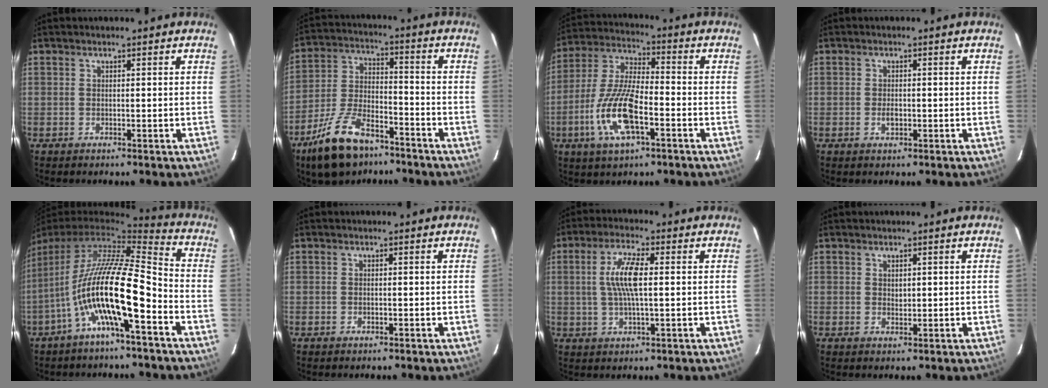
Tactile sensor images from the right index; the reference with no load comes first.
{"total": 15.3, "force": [-10.4, 6.8, 8.9], "torque": [-0.192, -0.007, -0.187]}
{"total": 14.3, "force": [-5.3, 4.8, 12.4], "torque": [-0.267, -0.006, -0.103]}
{"total": 1.6, "force": [-0.4, 1.0, 1.2], "torque": [-0.021, 0.001, -0.007]}
{"total": 15.8, "force": [-6.2, 2.8, 14.2], "torque": [-0.251, -0.015, -0.116]}
{"total": 0.0}
{"total": 7.7, "force": [0.9, 1.8, 7.5], "torque": [-0.146, 0.006, 0.017]}
{"total": 1.1, "force": [0.6, 0.8, 0.5], "torque": [-0.006, 0.003, 0.012]}